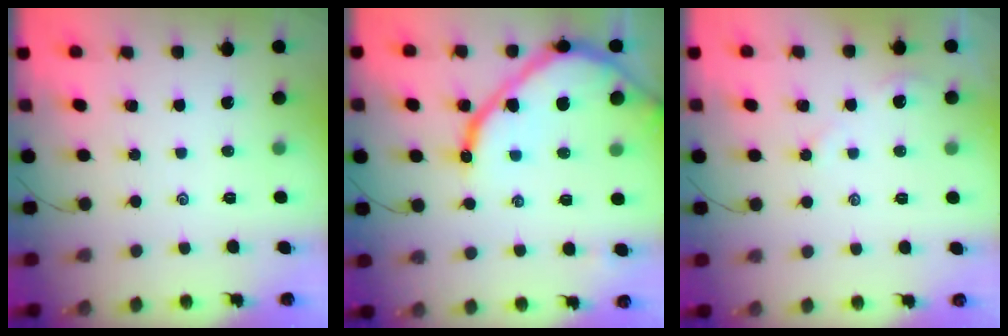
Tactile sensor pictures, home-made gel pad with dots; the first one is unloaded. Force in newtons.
{"total": 16.6, "press": 16.6, "slide": 1.3}
{"total": 2.8, "press": 2.8, "slide": 0.4}